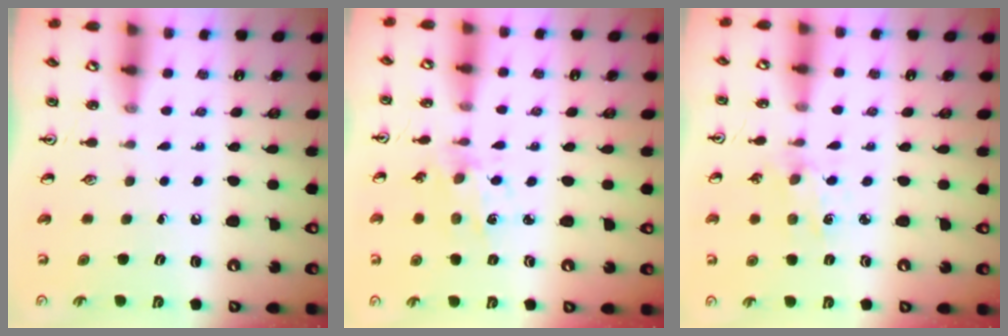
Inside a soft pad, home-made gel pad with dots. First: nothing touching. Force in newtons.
{"total": 2.3, "press": 2.2, "slide": 0.6}
{"total": 1.4, "press": 1.4, "slide": 0.2}